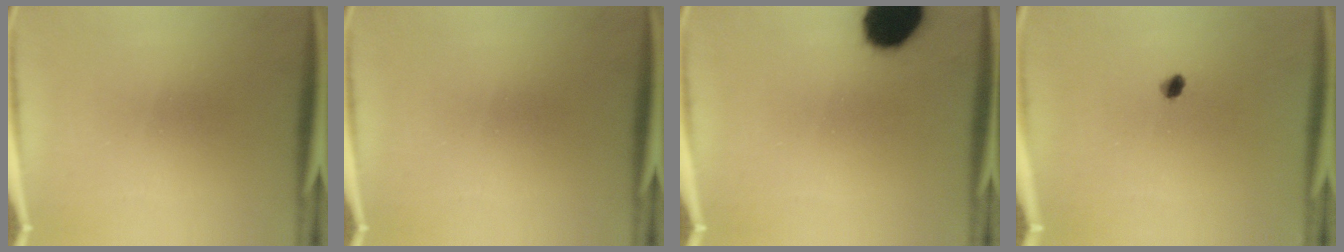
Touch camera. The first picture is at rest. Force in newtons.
{"total": 0.0}
{"total": 15.7}
{"total": 1.9}